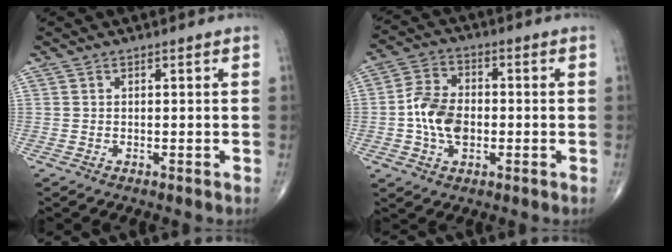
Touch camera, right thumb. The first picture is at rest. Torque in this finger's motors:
{"motor_torque": [1.48, 1.43, 1.08, -0.22, 0.09]}